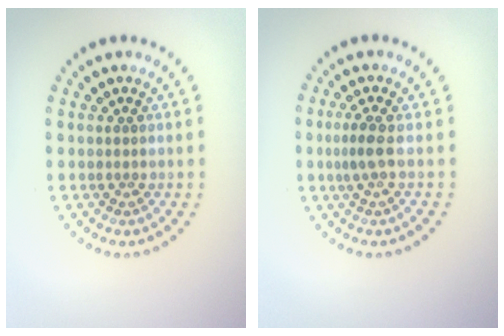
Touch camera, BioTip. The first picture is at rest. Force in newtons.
{"total": 1.7, "press": 1.3, "slide": 1.1}